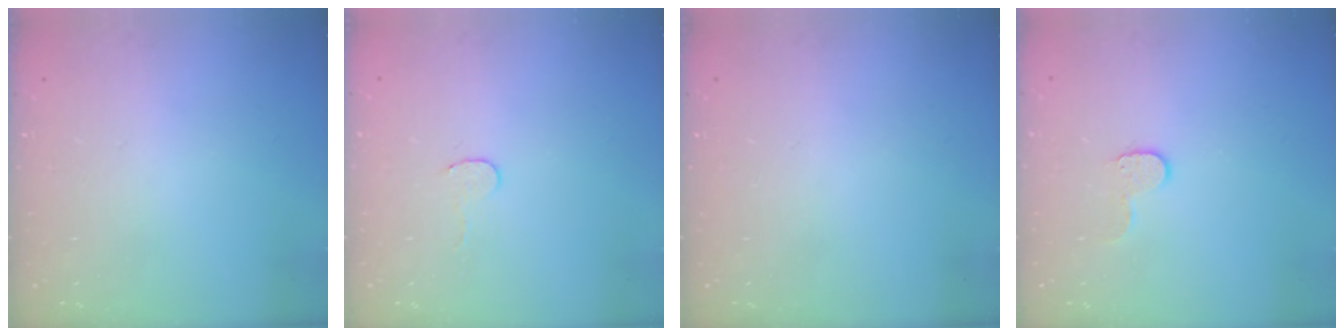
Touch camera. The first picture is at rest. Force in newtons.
{"total": 4.1, "press": 4.1, "slide": 0.3}
{"total": 0.0}
{"total": 5.1, "press": 5.0, "slide": 0.5}